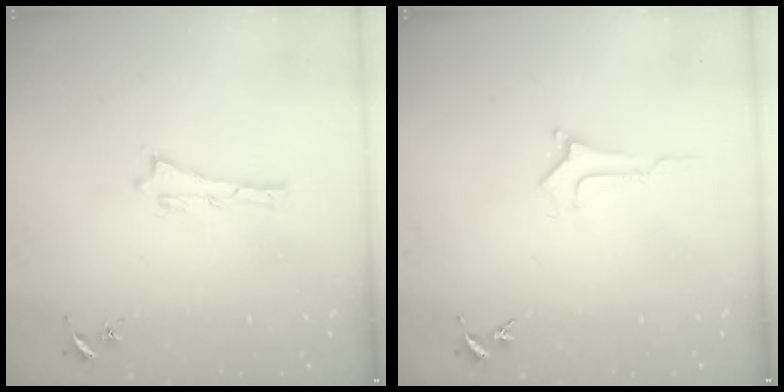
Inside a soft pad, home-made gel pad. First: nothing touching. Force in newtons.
{"total": 0.0}